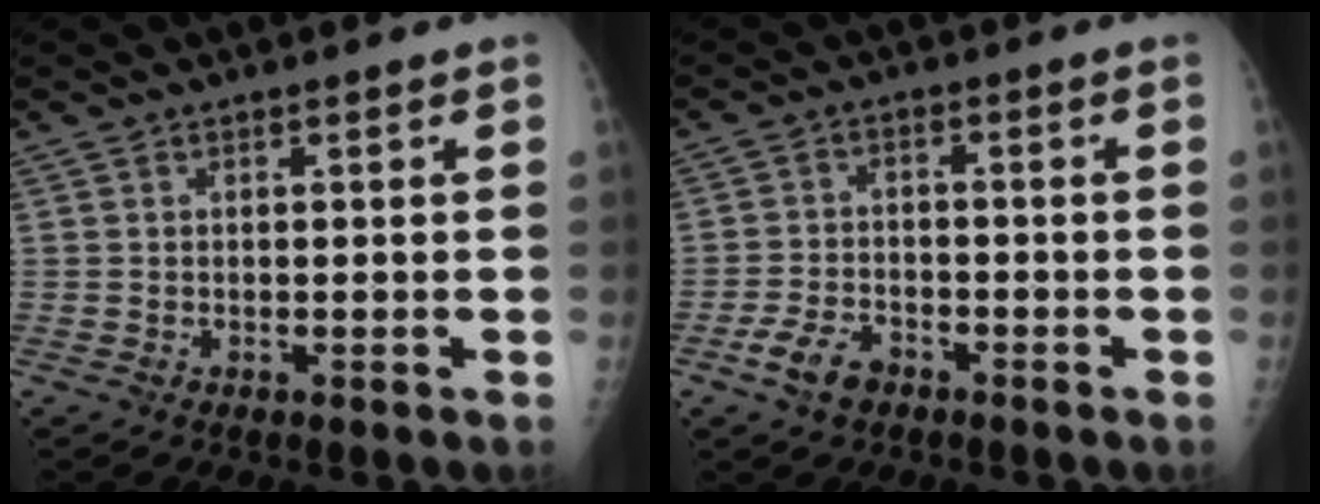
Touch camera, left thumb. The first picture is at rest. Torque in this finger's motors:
{"motor_torque": [-0.82, 0.70, 0.47, 0.42, 0.10]}